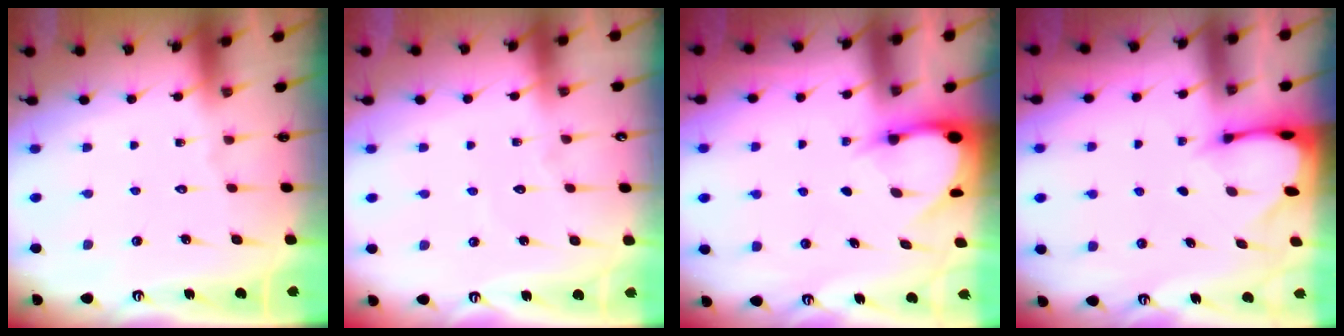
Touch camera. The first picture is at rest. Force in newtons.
{"total": 2.9, "press": 2.9, "slide": 0.3}
{"total": 3.5, "press": 3.5, "slide": 0.2}
{"total": 2.5, "press": 2.5, "slide": 0.0}